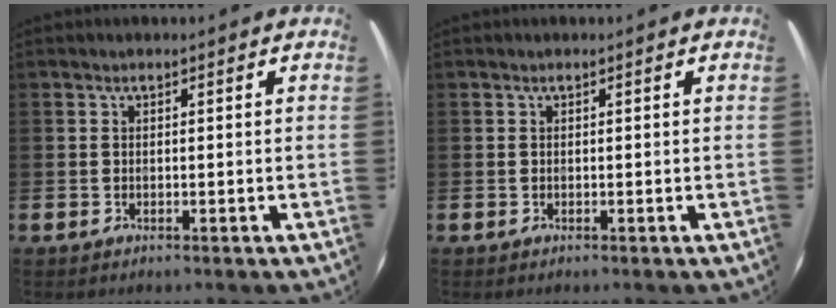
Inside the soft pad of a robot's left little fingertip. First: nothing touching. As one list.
[{"total": 0.0}]